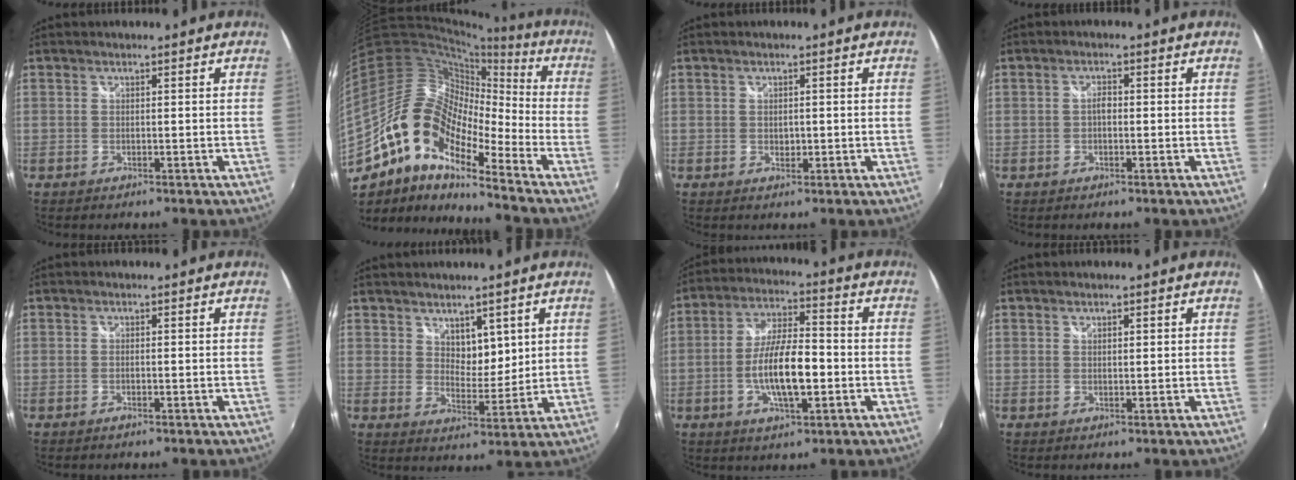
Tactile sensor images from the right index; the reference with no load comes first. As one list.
[{"total": 17.7, "force": [-10.2, 7.3, 12.5], "torque": [-0.203, -0.013, -0.207]}, {"total": 1.1, "force": [0.0, 0.9, 0.5], "torque": [-0.006, -0.001, 0.002]}, {"total": 1.1, "force": [-0.1, 0.5, 1.0], "torque": [-0.019, 0.004, -0.005]}, {"total": 0.5, "force": [-0.3, 0.0, 0.4], "torque": [-0.009, 0.000, -0.007]}, {"total": 5.5, "force": [3.4, 3.2, 2.9], "torque": [-0.032, -0.001, 0.062]}, {"total": 11.4, "force": [-2.7, 3.5, 10.5], "torque": [-0.203, -0.002, -0.046]}, {"total": 0.9, "force": [0.7, 0.4, 0.4], "torque": [-0.004, 0.001, 0.011]}]